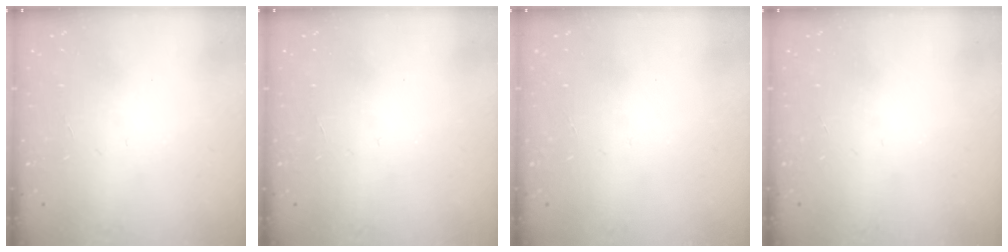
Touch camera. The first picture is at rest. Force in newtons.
{"total": 0.0}
{"total": 0.0}
{"total": 0.0}